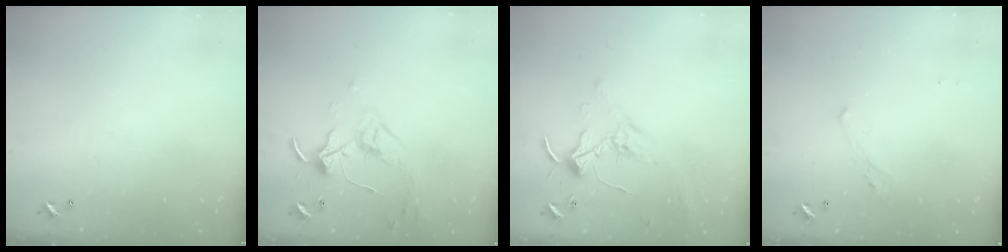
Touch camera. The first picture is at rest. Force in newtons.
{"total": 3.3, "press": 3.2, "slide": 0.6}
{"total": 0.9, "press": 0.8, "slide": 0.4}
{"total": 0.8, "press": 0.4, "slide": 0.7}